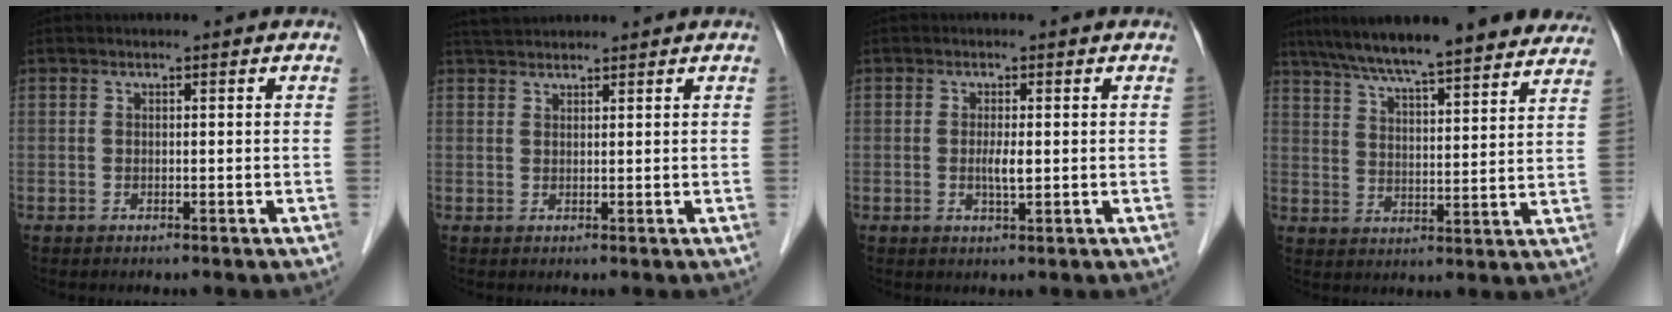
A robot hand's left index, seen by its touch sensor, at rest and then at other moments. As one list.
[{"total": 3.2, "force": [3.1, 0.3, 0.8], "torque": [-0.015, 0.028, 0.057]}, {"total": 2.2, "force": [-0.2, 0.3, 2.2], "torque": [-0.044, -0.002, -0.004]}, {"total": 22.7, "force": [19.4, 2.9, 11.4], "torque": [-0.178, 0.026, 0.261]}]